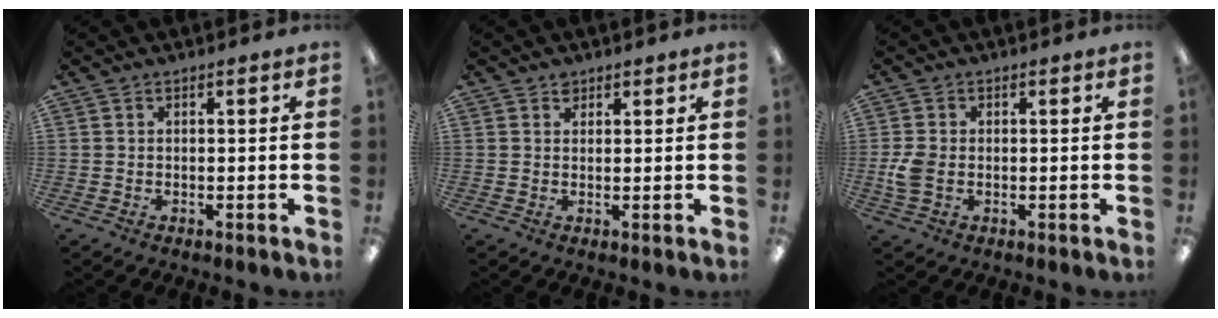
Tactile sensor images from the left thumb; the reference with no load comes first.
{"total": 1.8, "force": [1.3, 1.2, 0.4], "torque": [-0.001, -0.003, 0.023]}
{"total": 4.8, "force": [-0.5, 3.4, 3.4], "torque": [-0.071, -0.003, -0.013]}